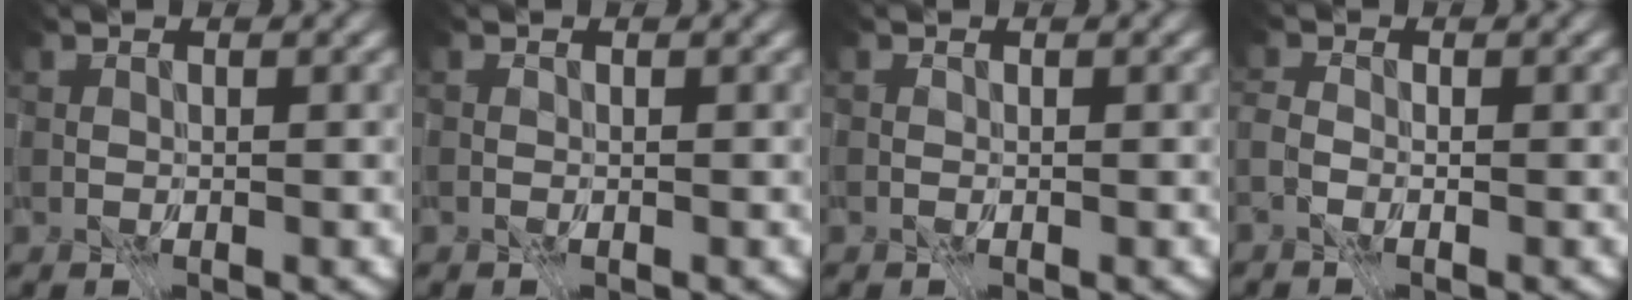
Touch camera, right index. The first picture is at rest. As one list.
[{"total": 0.0}, {"total": 0.0}, {"total": 2.4, "force": [-2.3, -0.1, -0.3], "torque": [0.035, -0.003, -0.065]}]